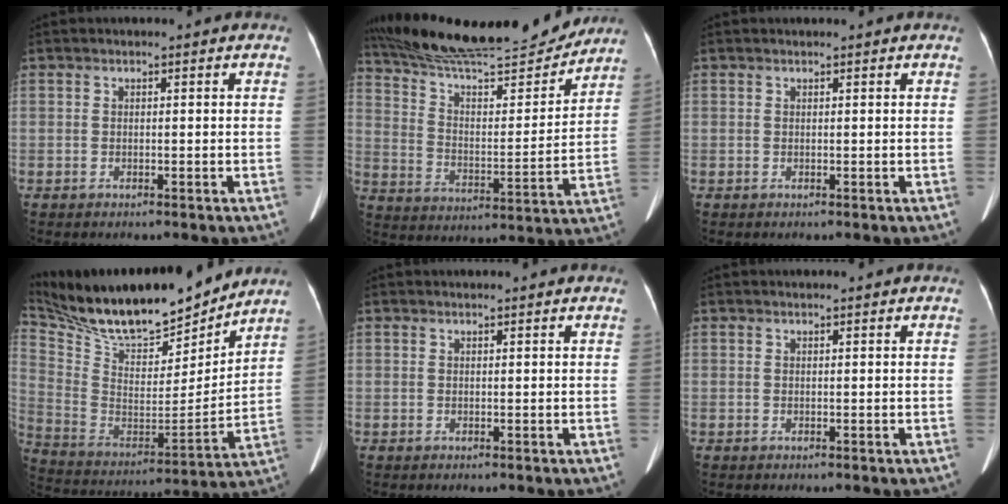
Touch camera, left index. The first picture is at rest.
{"total": 23.5, "force": [21.5, 2.5, 9.1], "torque": [-0.154, -0.017, 0.324]}
{"total": 1.0, "force": [1.0, 0.0, 0.3], "torque": [-0.006, 0.014, 0.016]}
{"total": 24.0, "force": [21.0, 5.2, 10.3], "torque": [-0.202, -0.013, 0.346]}
{"total": 2.2, "force": [2.1, 0.1, 0.6], "torque": [-0.009, 0.017, 0.027]}
{"total": 1.3, "force": [1.2, 0.0, 0.4], "torque": [-0.007, 0.015, 0.020]}